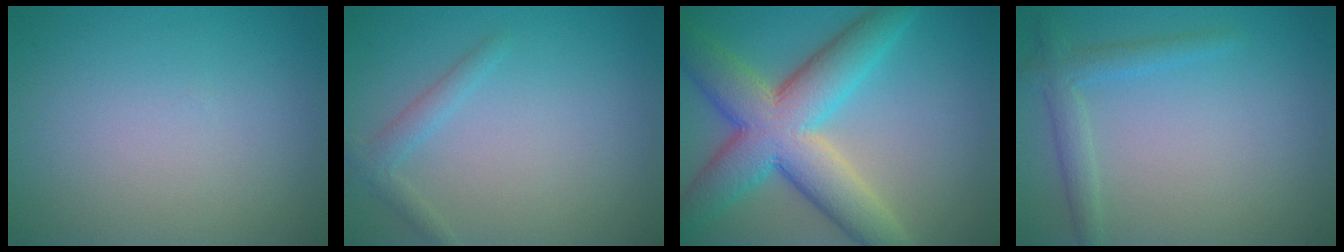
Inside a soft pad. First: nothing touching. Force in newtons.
{"total": 1.6, "press": 1.6, "slide": 0.1}
{"total": 10.2, "press": 10.2, "slide": 0.2}
{"total": 2.3, "press": 2.3, "slide": 0.1}